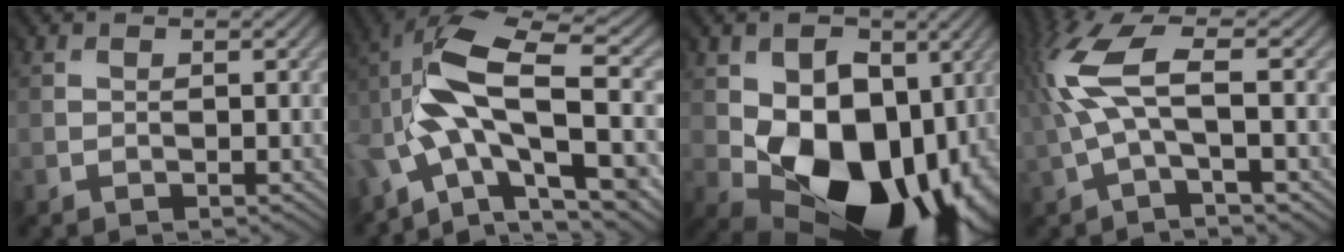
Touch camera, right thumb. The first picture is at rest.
{"total": 13.9, "force": [-2.9, 6.4, 12.0], "torque": [-0.239, -0.001, -0.042]}
{"total": 17.8, "force": [-1.9, 13.0, 12.1], "torque": [-0.175, -0.052, -0.005]}
{"total": 8.9, "force": [-0.1, 2.9, 8.4], "torque": [-0.210, 0.021, -0.006]}